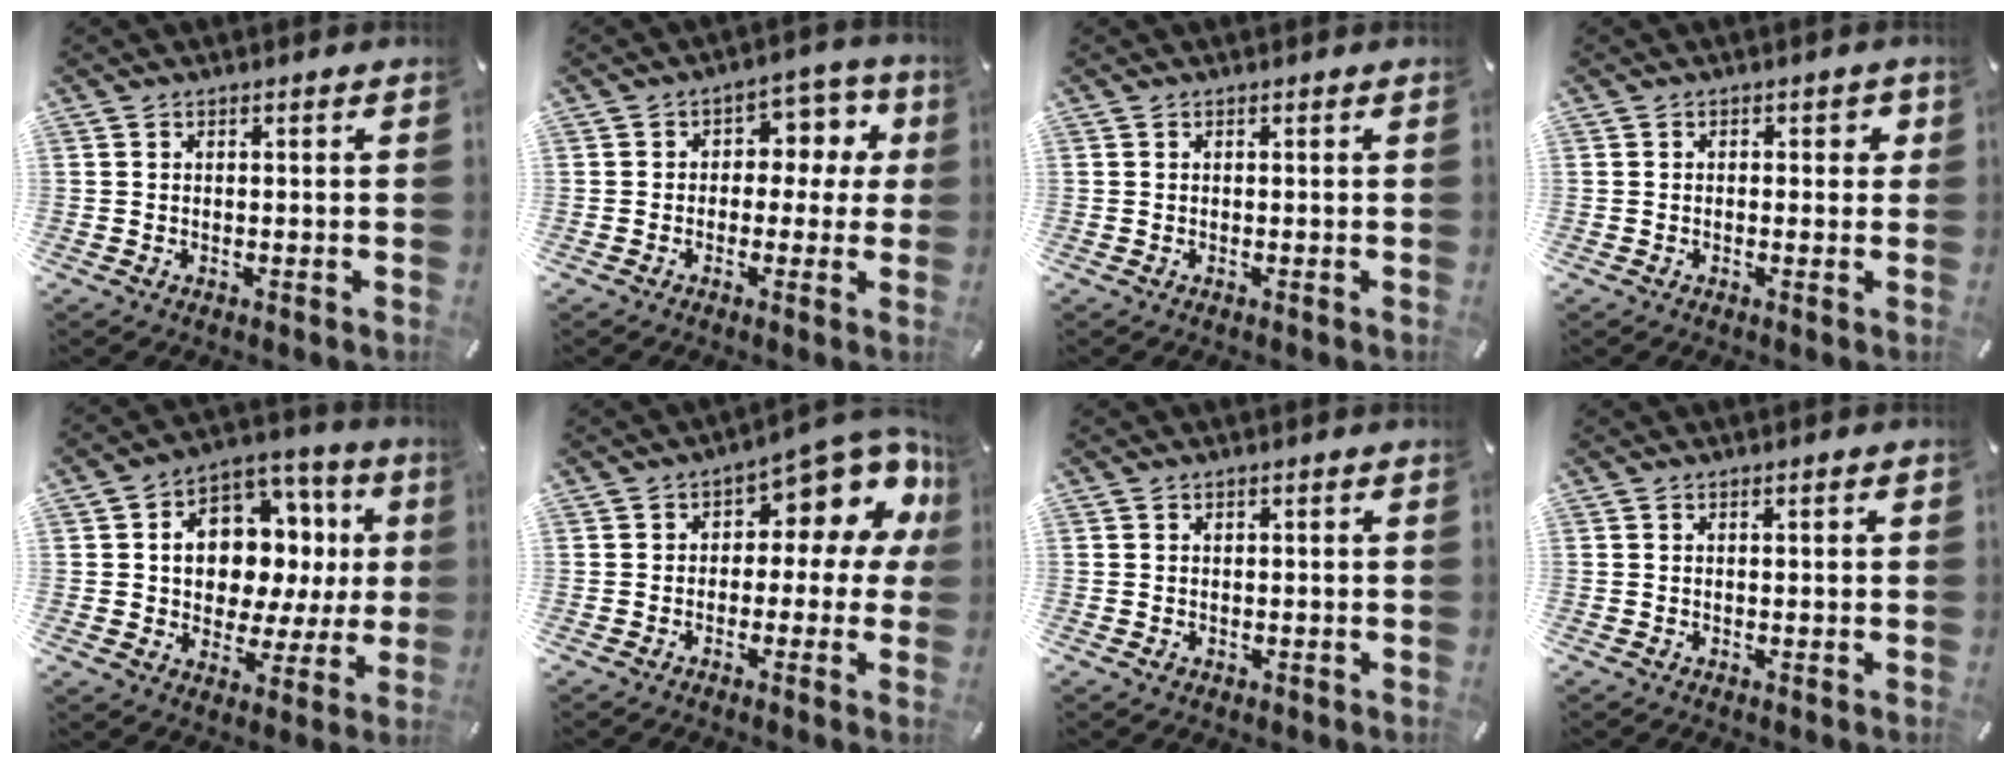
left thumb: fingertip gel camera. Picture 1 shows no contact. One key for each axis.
{"total": 7.6, "fx": 0.9, "fy": 5.9, "fz": 4.6, "tx": -0.057, "ty": 0.000, "tz": 0.009}
{"total": 0.0}
{"total": 1.8, "fx": -0.1, "fy": 1.0, "fz": 1.5, "tx": -0.021, "ty": 0.004, "tz": -0.006}
{"total": 14.5, "fx": 3.4, "fy": 11.0, "fz": 8.9, "tx": -0.129, "ty": -0.026, "tz": 0.068}
{"total": 11.3, "fx": 6.2, "fy": 5.0, "fz": 7.9, "tx": -0.102, "ty": -0.057, "tz": 0.103}
{"total": 1.0, "fx": -0.1, "fy": 0.9, "fz": 0.3, "tx": -0.006, "ty": 0.005, "tz": -0.003}
{"total": 1.1, "fx": 0.1, "fy": 0.2, "fz": 1.1, "tx": -0.020, "ty": 0.000, "tz": 0.002}